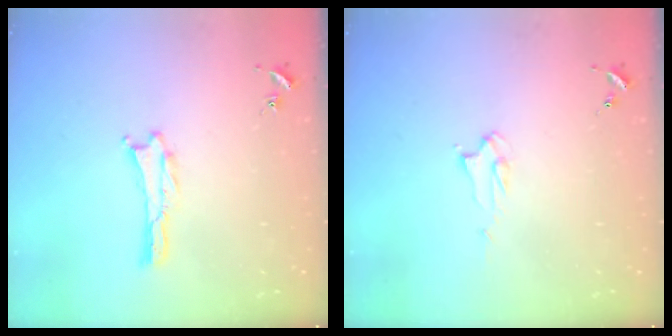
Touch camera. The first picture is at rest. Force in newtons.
{"total": 2.2, "press": 2.2, "slide": 0.2}